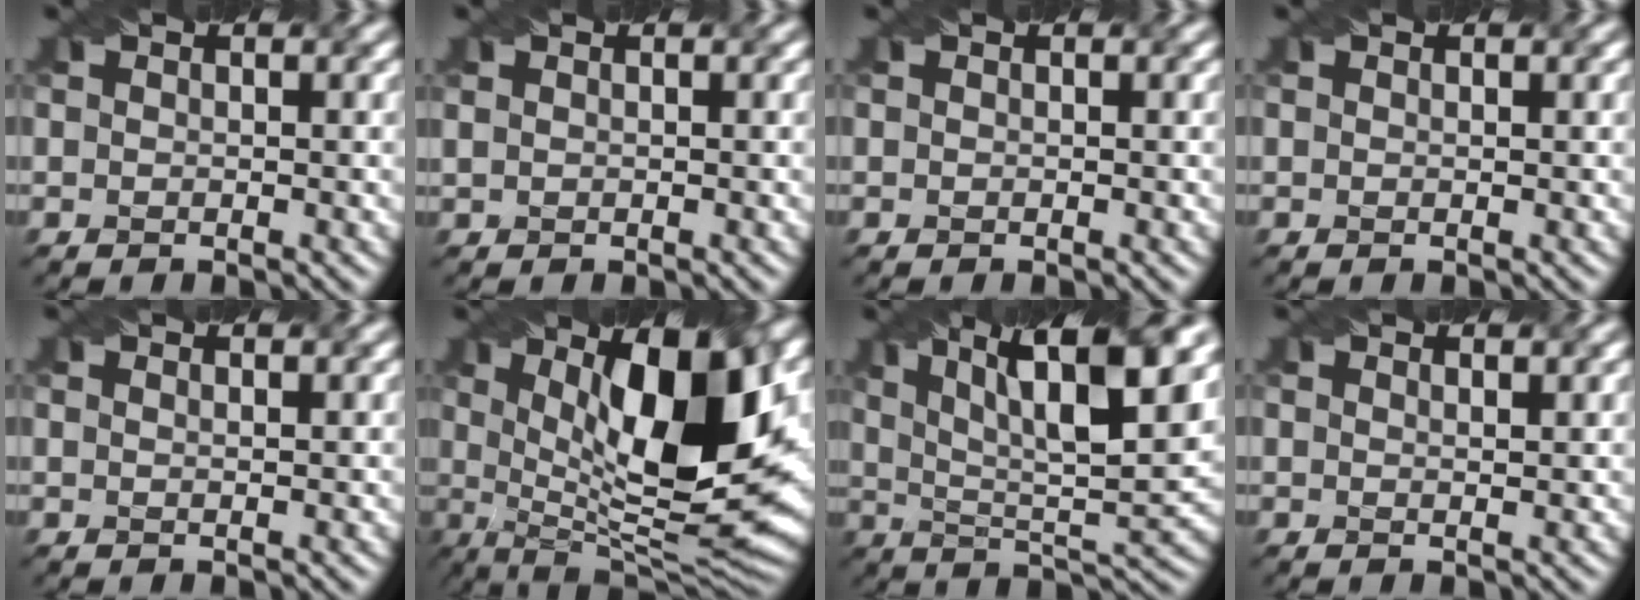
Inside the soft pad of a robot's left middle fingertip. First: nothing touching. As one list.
[{"total": 0.5, "force": [0.4, 0.3, 0.2], "torque": [-0.008, 0.002, 0.010]}, {"total": 0.0}, {"total": 0.0}, {"total": 1.2, "force": [0.9, 0.4, 0.7], "torque": [-0.002, -0.004, 0.002]}, {"total": 14.6, "force": [2.4, 4.8, 13.6], "torque": [-0.200, -0.006, 0.039]}, {"total": 13.4, "force": [5.7, 4.1, 11.4], "torque": [-0.175, 0.008, 0.091]}, {"total": 1.3, "force": [1.0, 0.3, 0.8], "torque": [-0.009, 0.001, 0.007]}]